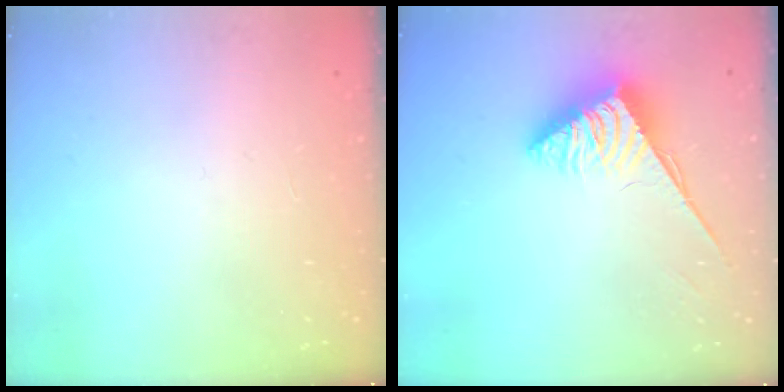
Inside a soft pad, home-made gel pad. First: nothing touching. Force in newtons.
{"total": 3.9, "press": 3.9, "slide": 0.6}